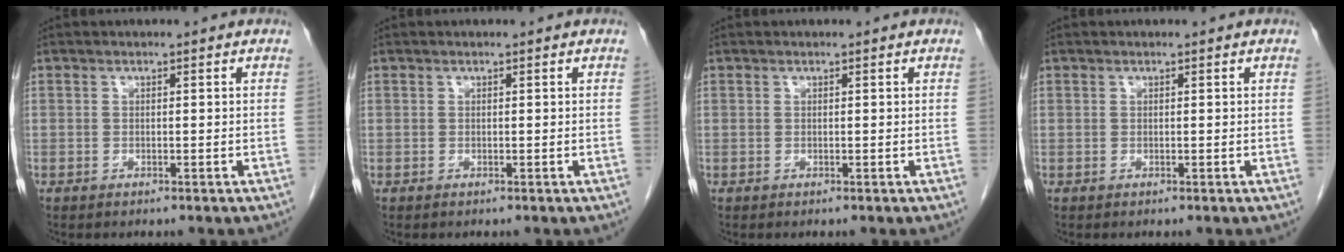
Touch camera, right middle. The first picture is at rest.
{"total": 0.0}
{"total": 0.0}
{"total": 0.0}